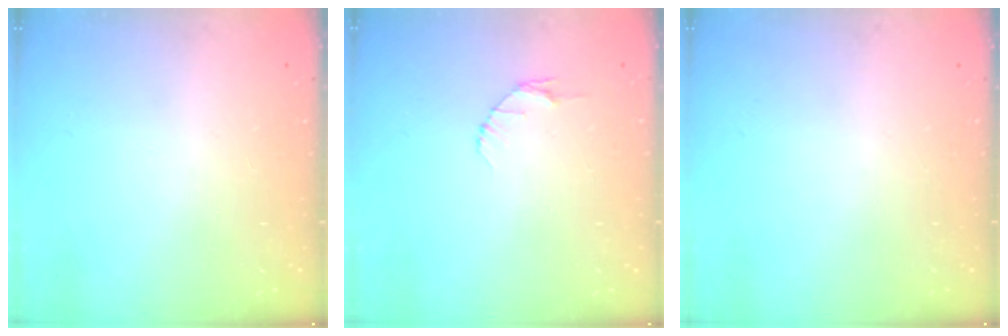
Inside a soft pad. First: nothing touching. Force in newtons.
{"total": 4.0, "press": 4.0, "slide": 0.6}
{"total": 0.0}